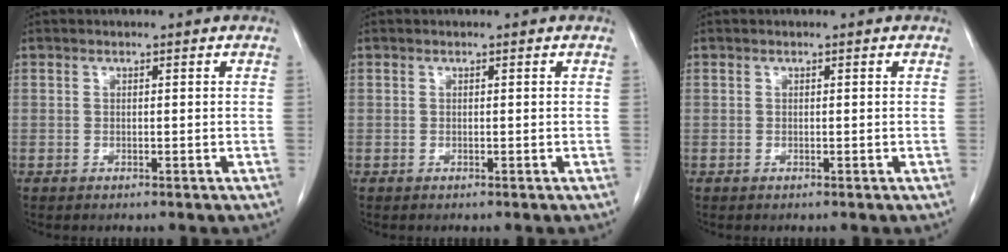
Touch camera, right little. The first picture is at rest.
{"total": 0.0}
{"total": 0.0}